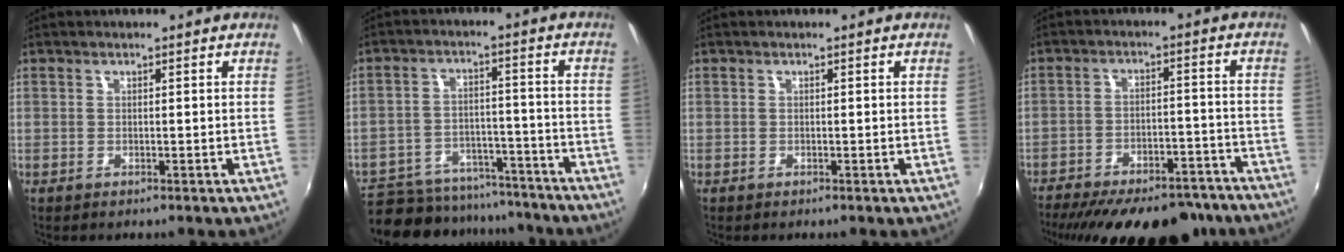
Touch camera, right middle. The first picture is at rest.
{"total": 20.1, "force": [-16.9, 8.4, 6.9], "torque": [-0.162, 0.009, -0.225]}
{"total": 0.0}
{"total": 24.7, "force": [-20.4, 8.5, 11.1], "torque": [-0.208, -0.007, -0.267]}